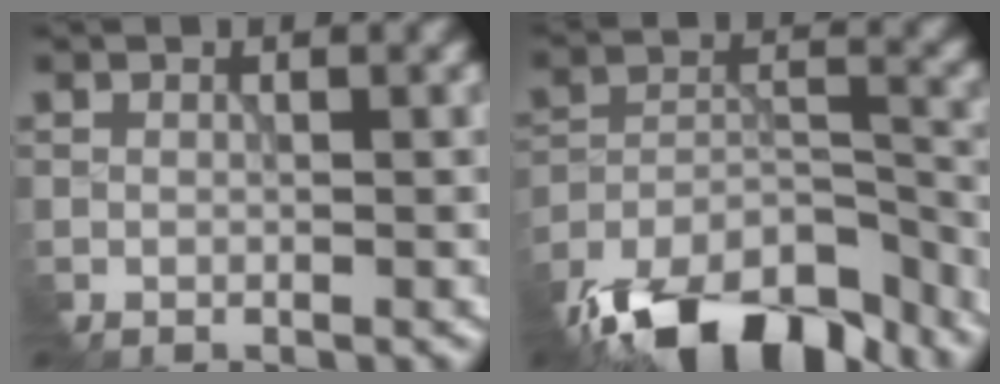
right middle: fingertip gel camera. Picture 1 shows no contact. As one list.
[{"total": 12.8, "force": [-10.7, 4.5, 5.4], "torque": [-0.112, -0.001, -0.176]}]